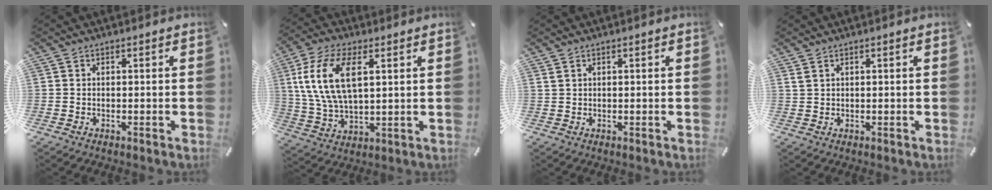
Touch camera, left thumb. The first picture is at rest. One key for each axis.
{"total": 13.7, "fx": 4.4, "fy": 7.1, "fz": 10.8, "tx": -0.258, "ty": -0.001, "tz": 0.072}
{"total": 0.8, "fx": 0.5, "fy": 0.5, "fz": 0.4, "tx": -0.008, "ty": 0.001, "tz": 0.009}
{"total": 1.1, "fx": 0.7, "fy": 0.5, "fz": 0.6, "tx": -0.013, "ty": -0.001, "tz": 0.014}